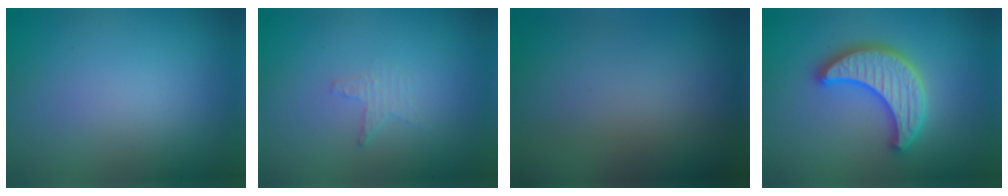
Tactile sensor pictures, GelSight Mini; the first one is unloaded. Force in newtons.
{"total": 1.2, "press": 1.2, "slide": 0.4}
{"total": 0.0}
{"total": 5.3, "press": 5.2, "slide": 0.9}